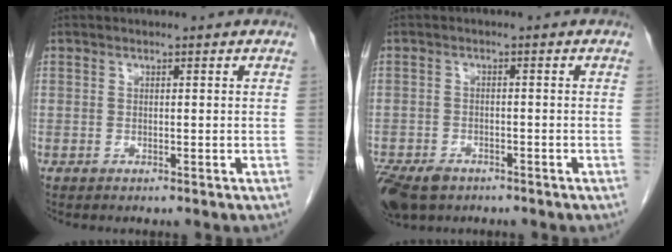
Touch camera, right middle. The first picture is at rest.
{"total": 8.6, "force": [-5.7, 5.2, 3.9], "torque": [-0.090, -0.010, -0.092]}